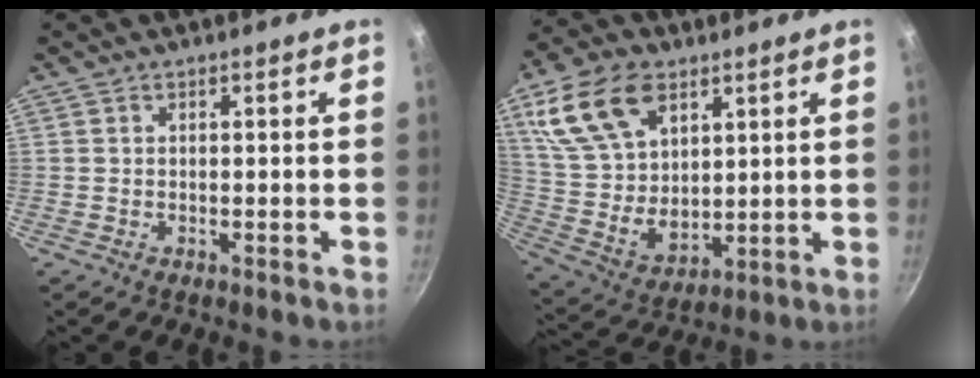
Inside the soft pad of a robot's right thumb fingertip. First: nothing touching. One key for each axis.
{"total": 17.9, "fx": 8.4, "fy": 11.0, "fz": 11.4, "tx": -0.195, "ty": -0.029, "tz": 0.169}